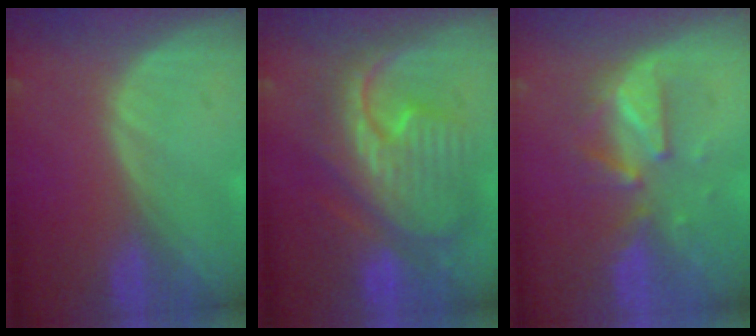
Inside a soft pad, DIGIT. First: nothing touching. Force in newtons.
{"total": 12.4, "press": 12.3, "slide": 1.3}
{"total": 6.0, "press": 6.0, "slide": 0.6}